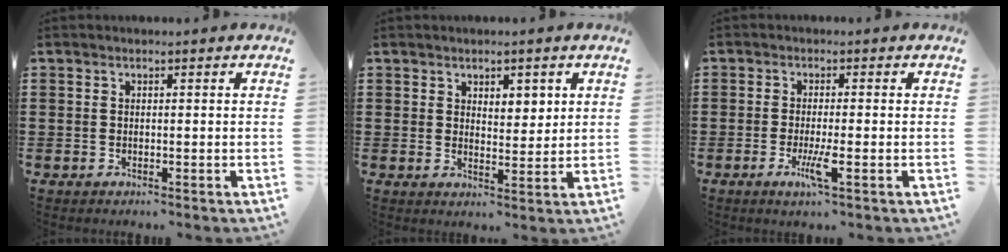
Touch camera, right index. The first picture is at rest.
{"total": 3.1, "force": [2.0, 1.8, 1.4], "torque": [-0.017, 0.004, 0.033]}
{"total": 4.1, "force": [-1.7, 0.2, 3.7], "torque": [-0.074, -0.017, -0.030]}